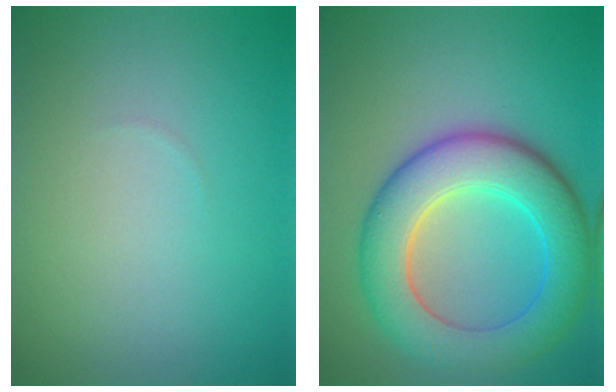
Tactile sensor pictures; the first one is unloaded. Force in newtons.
{"total": 8.5, "press": 8.5, "slide": 0.6}